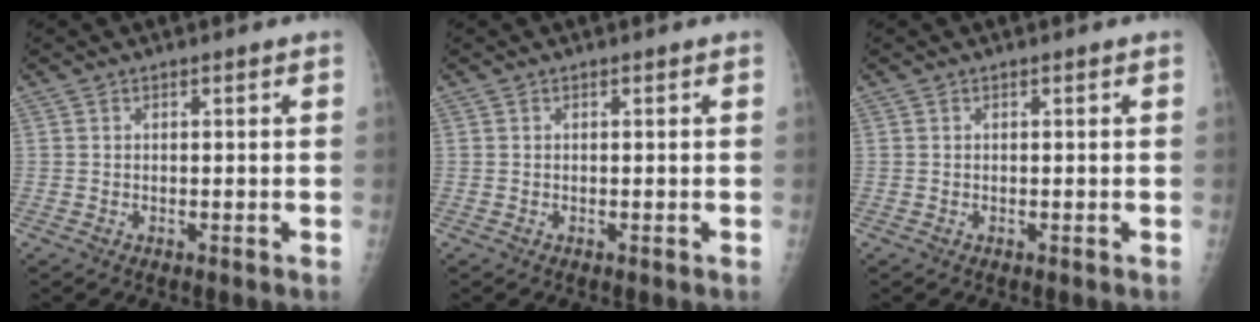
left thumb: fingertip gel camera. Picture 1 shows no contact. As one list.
[{"total": 0.0}, {"total": 0.0}]